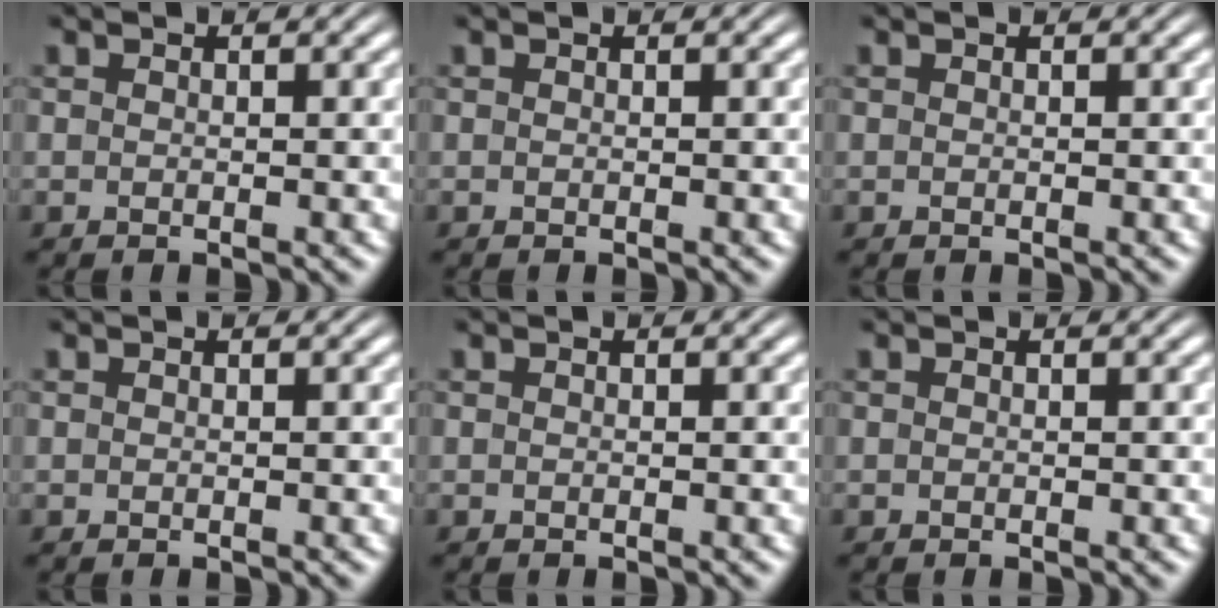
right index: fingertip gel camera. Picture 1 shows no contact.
{"total": 0.0}
{"total": 0.0}
{"total": 0.0}
{"total": 0.0}
{"total": 0.0}